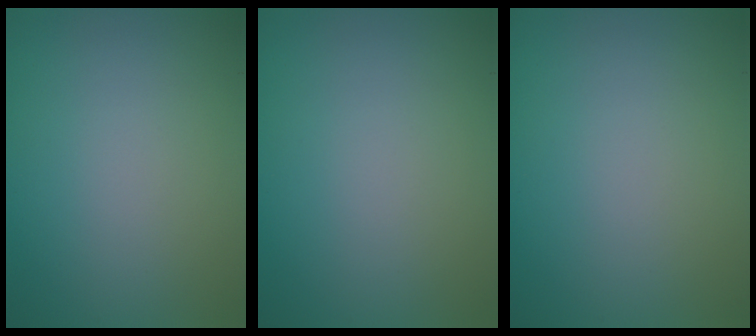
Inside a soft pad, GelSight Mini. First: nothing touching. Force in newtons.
{"total": 0.0}
{"total": 0.0}